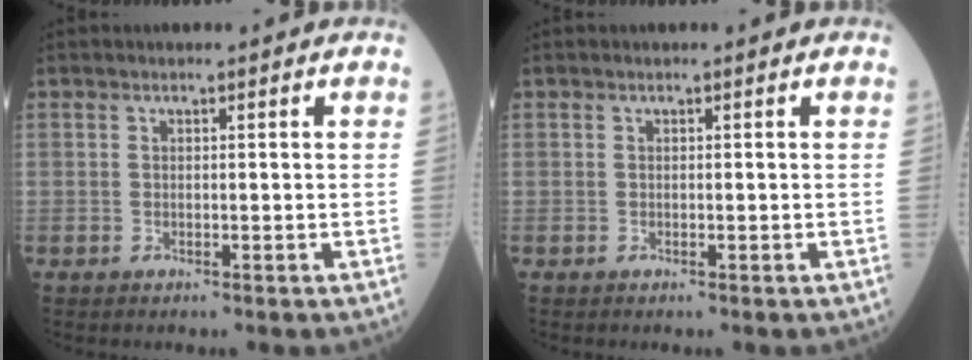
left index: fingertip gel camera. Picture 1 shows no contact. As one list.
[{"total": 0.0}]